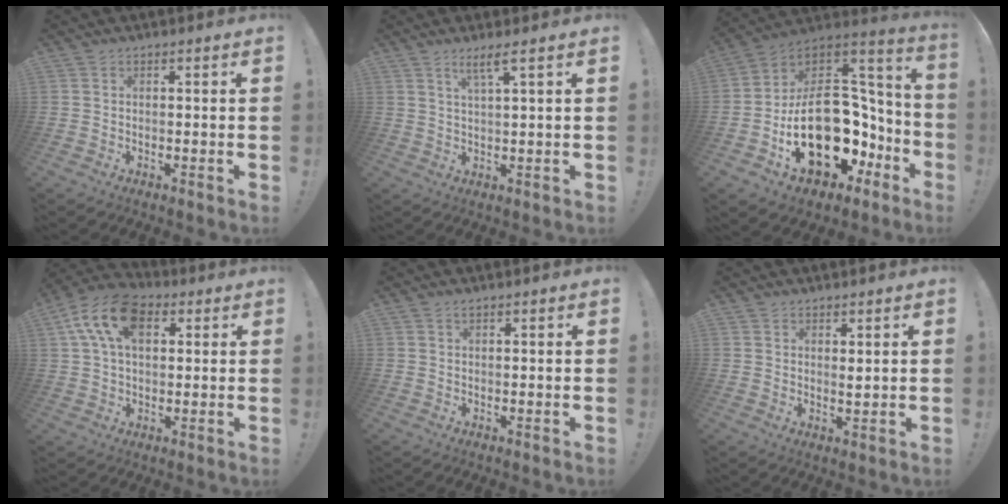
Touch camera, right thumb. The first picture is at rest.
{"total": 4.1, "force": [2.4, 0.0, 3.3], "torque": [-0.063, -0.005, 0.038]}
{"total": 26.9, "force": [-6.8, 18.3, 18.6], "torque": [-0.274, 0.023, -0.064]}
{"total": 14.9, "force": [5.3, 9.2, 10.6], "torque": [-0.192, -0.001, 0.096]}
{"total": 0.5, "force": [0.4, 0.0, 0.4], "torque": [-0.003, -0.002, 0.007]}
{"total": 1.9, "force": [1.3, 0.7, 1.2], "torque": [-0.004, -0.014, 0.019]}